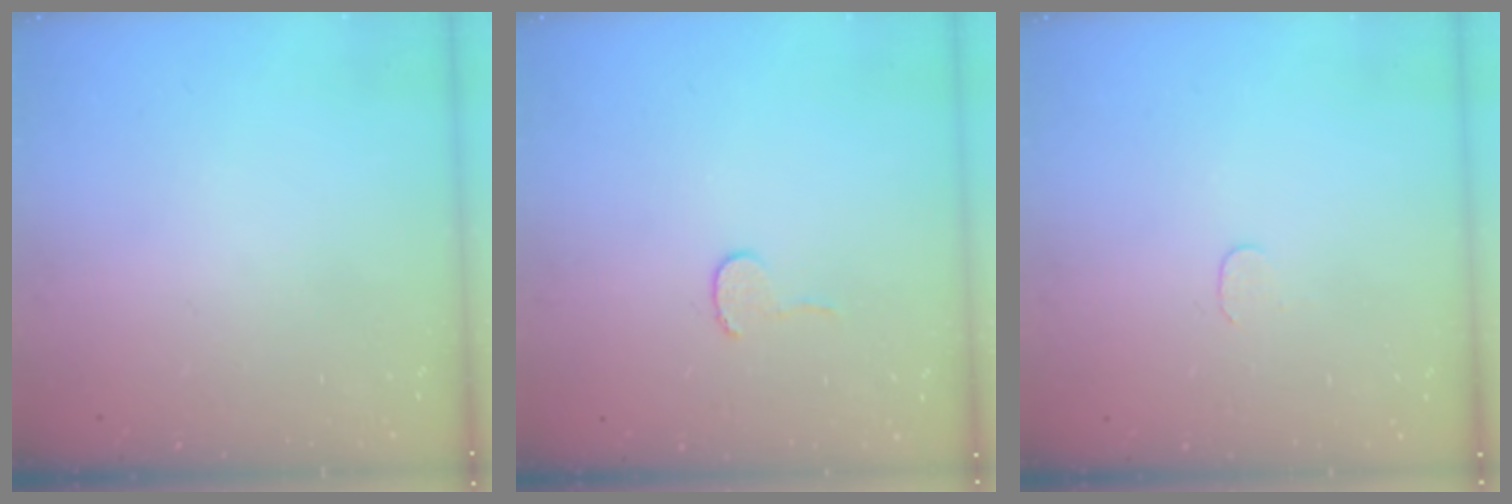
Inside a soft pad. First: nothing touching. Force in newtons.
{"total": 3.7, "press": 3.7, "slide": 0.4}
{"total": 3.5, "press": 3.5, "slide": 0.3}